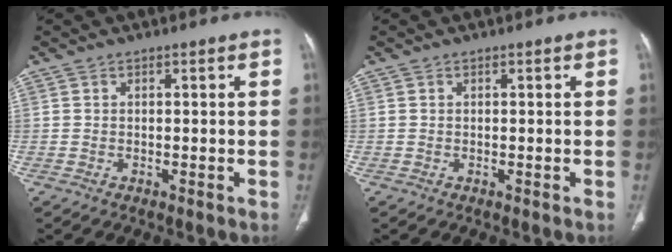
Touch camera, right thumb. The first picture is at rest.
{"total": 0.0}